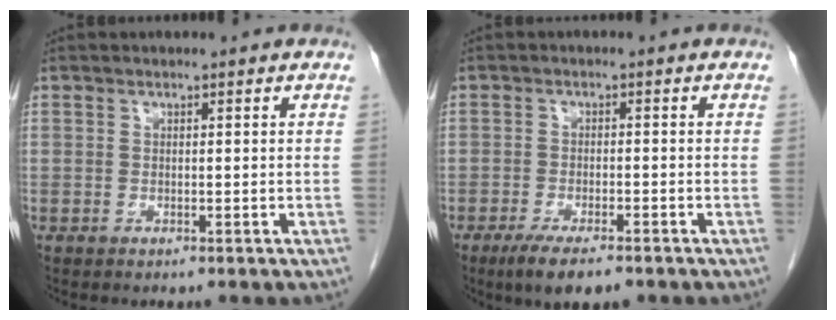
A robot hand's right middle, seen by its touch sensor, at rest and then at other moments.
{"total": 6.3, "force": [-4.4, 1.4, 4.3], "torque": [-0.072, -0.013, -0.069]}